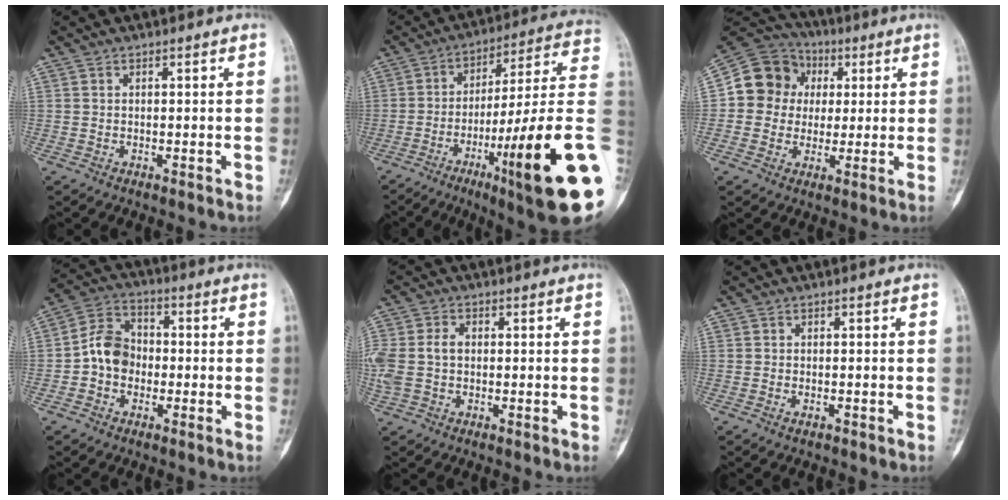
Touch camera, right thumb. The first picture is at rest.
{"total": 25.2, "force": [-7.2, 2.0, 24.1], "torque": [-0.318, 0.022, -0.109]}
{"total": 12.3, "force": [1.7, 11.4, 4.2], "torque": [-0.044, 0.023, 0.021]}
{"total": 8.2, "force": [-1.2, 6.6, 4.7], "torque": [-0.069, 0.033, -0.039]}
{"total": 7.0, "force": [0.0, 4.9, 5.0], "torque": [-0.130, 0.018, 0.002]}
{"total": 0.7, "force": [-0.4, 0.4, 0.3], "torque": [-0.009, 0.006, -0.005]}